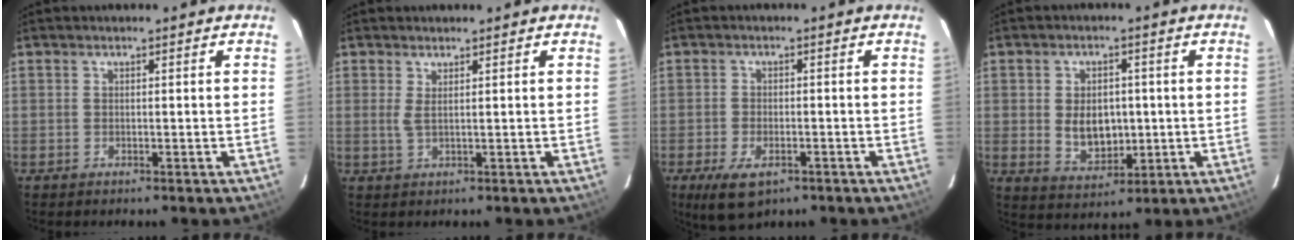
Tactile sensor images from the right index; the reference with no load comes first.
{"total": 1.7, "force": [0.8, 0.1, 1.5], "torque": [-0.031, -0.002, 0.013]}
{"total": 7.1, "force": [-4.0, 3.5, 4.7], "torque": [-0.109, -0.022, -0.069]}
{"total": 7.8, "force": [-0.1, 5.5, 5.6], "torque": [-0.103, -0.003, 0.014]}